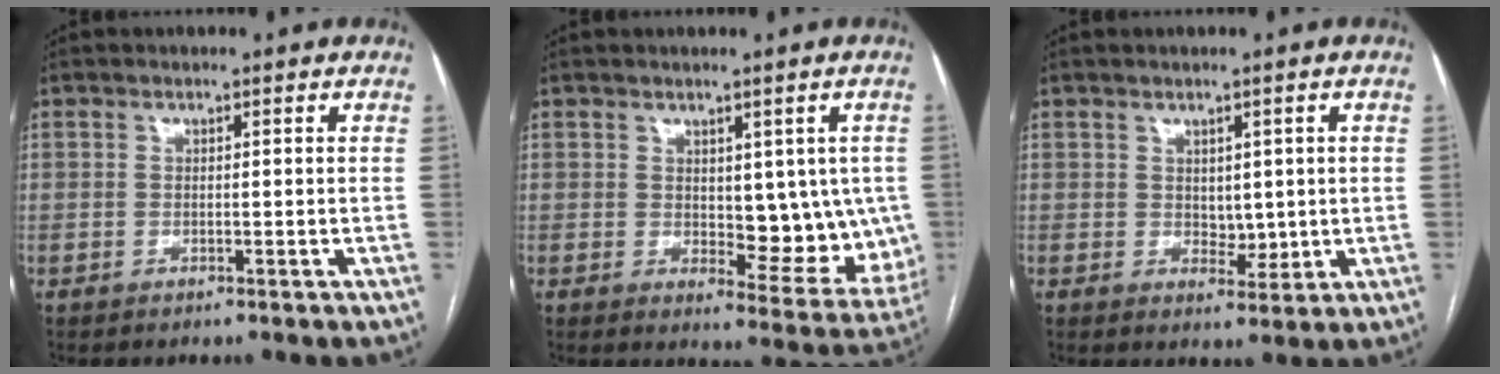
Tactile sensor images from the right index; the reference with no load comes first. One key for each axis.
{"total": 9.8, "fx": 0.7, "fy": 4.9, "fz": 8.5, "tx": -0.083, "ty": -0.005, "tz": 0.022}
{"total": 3.3, "fx": 0.4, "fy": 2.2, "fz": 2.4, "tx": -0.033, "ty": -0.001, "tz": 0.016}